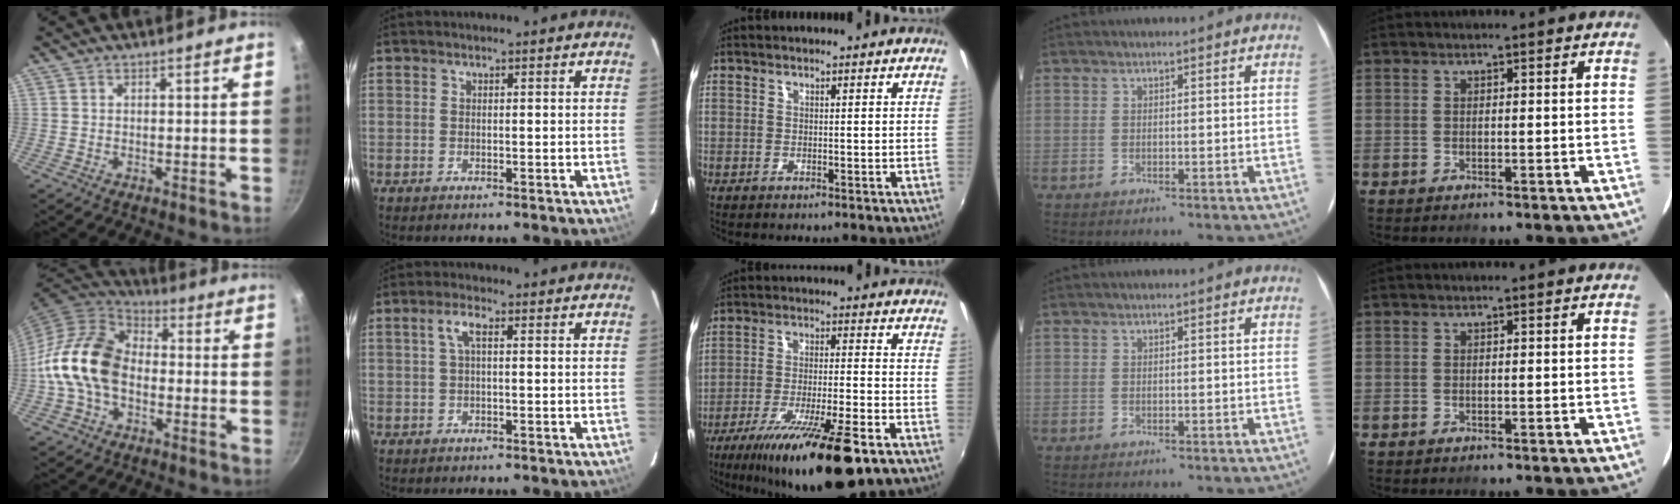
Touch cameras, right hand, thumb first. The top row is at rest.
{"thumb": {"total": 15.5, "force": [-2.1, 11.0, 10.7], "torque": [-0.170, 0.036, -0.055]}, "index": {"total": 2.7, "force": [0.5, 0.7, 2.6], "torque": [-0.054, 0.008, 0.010]}, "middle": {"total": 17.6, "force": [-11.3, 2.1, 13.3], "torque": [-0.240, -0.037, -0.184]}}